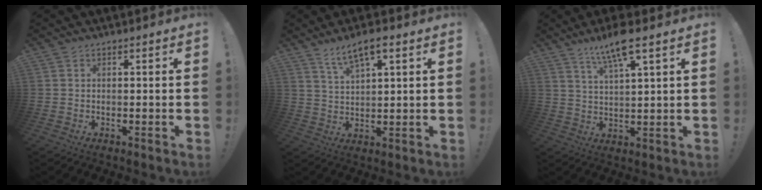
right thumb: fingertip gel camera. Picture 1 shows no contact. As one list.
[{"total": 7.2, "force": [4.7, 1.8, 5.2], "torque": [-0.088, -0.020, 0.080]}, {"total": 9.5, "force": [6.4, 1.7, 6.8], "torque": [-0.115, -0.026, 0.105]}]